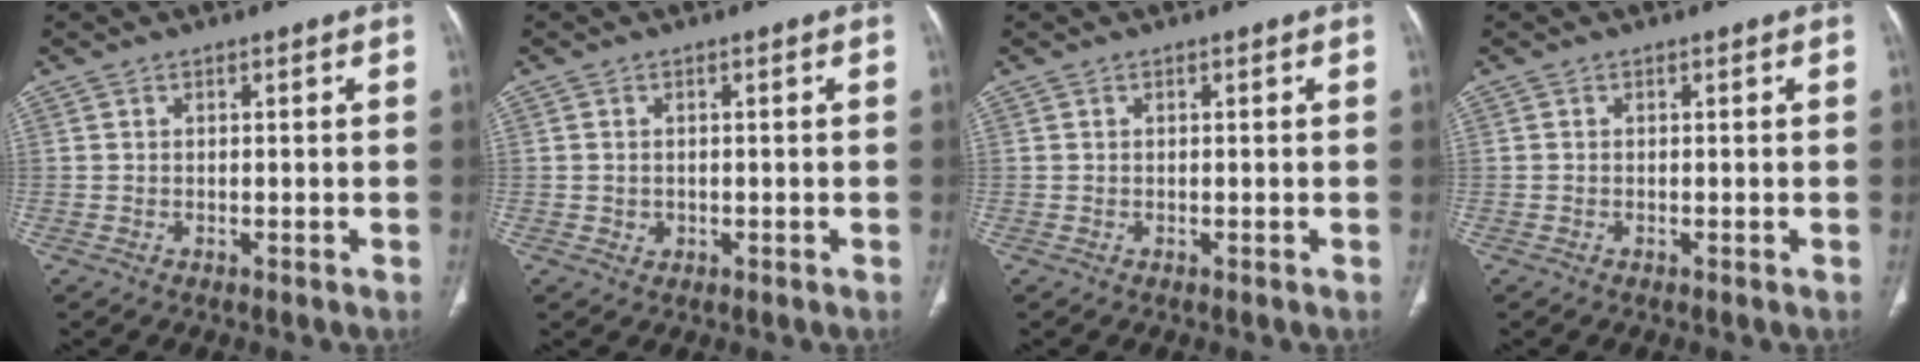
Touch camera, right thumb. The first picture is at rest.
{"total": 1.2, "force": [0.0, 1.1, 0.4], "torque": [-0.006, 0.001, 0.005]}
{"total": 0.0}
{"total": 0.0}